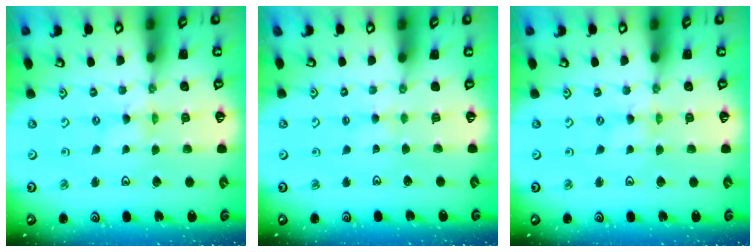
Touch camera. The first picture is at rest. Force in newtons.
{"total": 1.7, "press": 1.6, "slide": 0.4}
{"total": 0.0}